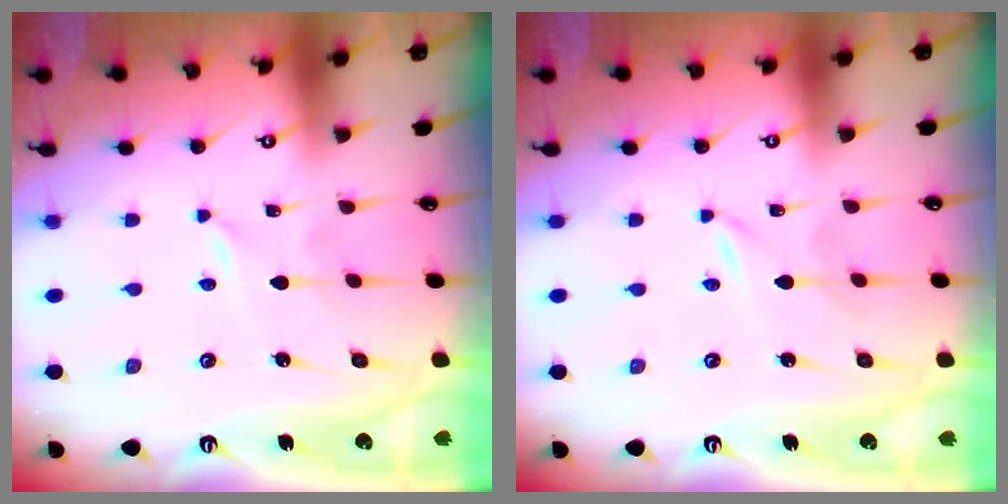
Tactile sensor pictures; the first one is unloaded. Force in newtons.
{"total": 0.0}